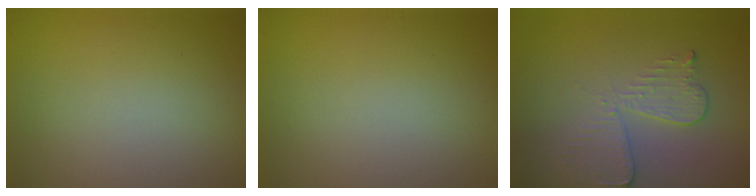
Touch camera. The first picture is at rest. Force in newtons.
{"total": 0.0}
{"total": 3.2, "press": 2.9, "slide": 1.3}